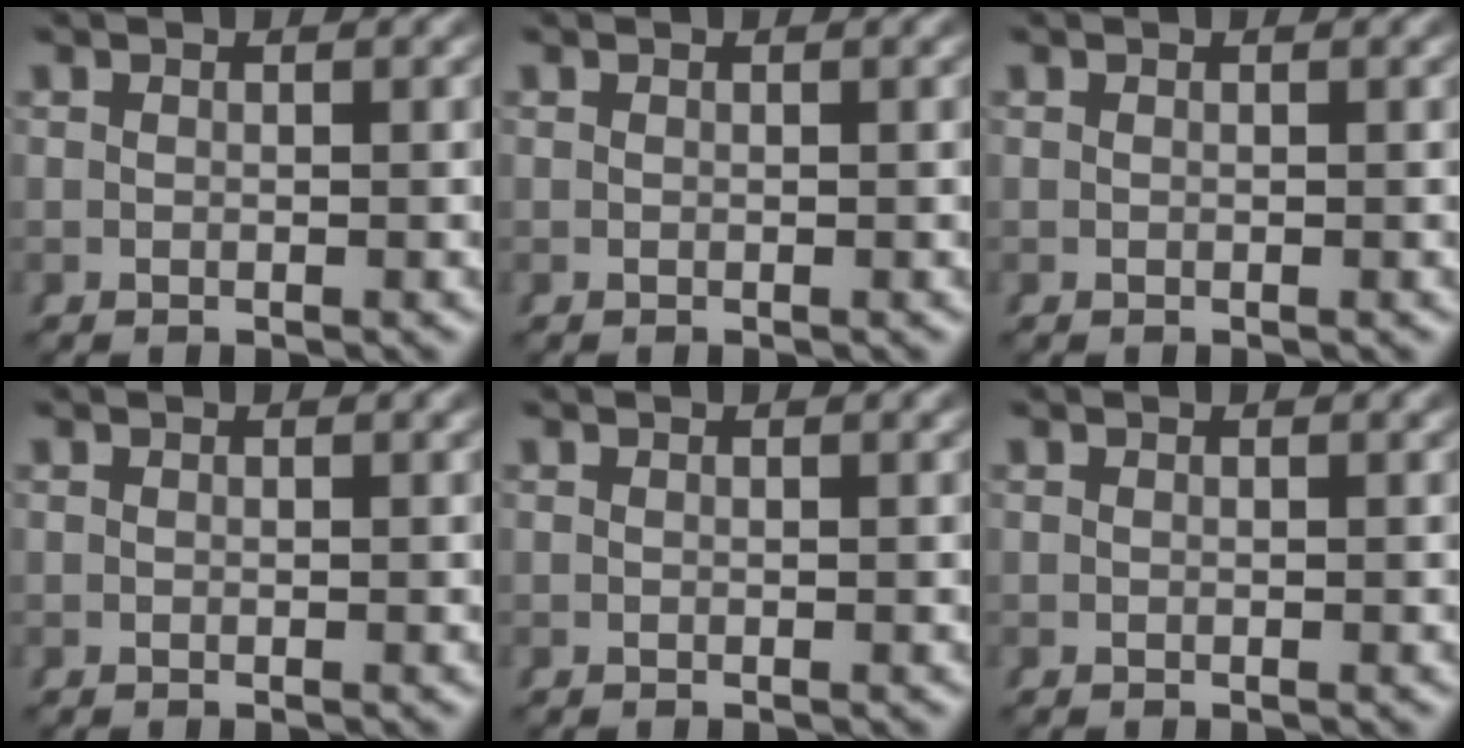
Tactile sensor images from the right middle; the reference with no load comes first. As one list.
[{"total": 0.0}, {"total": 0.0}, {"total": 0.0}, {"total": 0.0}, {"total": 0.0}]